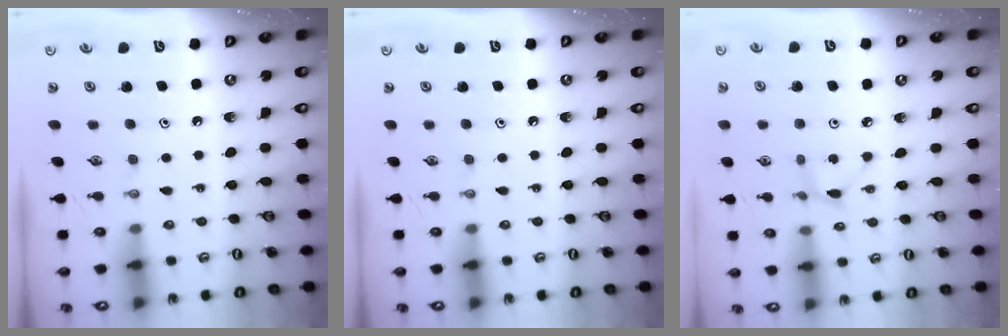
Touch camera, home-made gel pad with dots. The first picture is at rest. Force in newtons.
{"total": 0.0}
{"total": 3.0, "press": 2.9, "slide": 0.4}